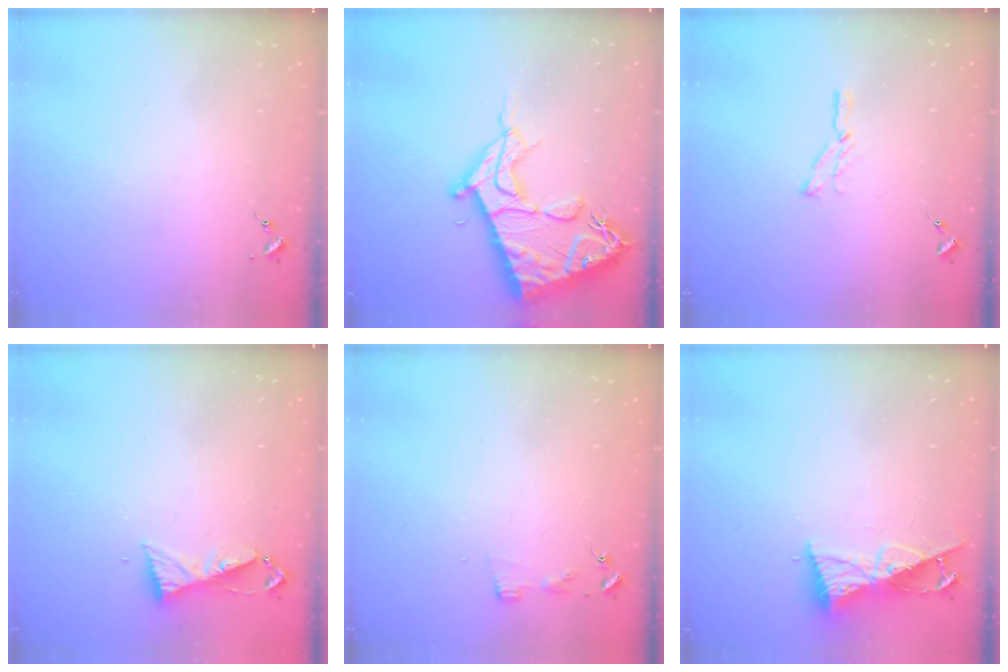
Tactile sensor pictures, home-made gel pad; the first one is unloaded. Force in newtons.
{"total": 19.5, "press": 19.4, "slide": 1.8}
{"total": 6.4, "press": 6.3, "slide": 0.6}
{"total": 6.0, "press": 5.9, "slide": 0.7}
{"total": 2.9, "press": 2.9, "slide": 0.3}
{"total": 8.9, "press": 8.9, "slide": 0.5}